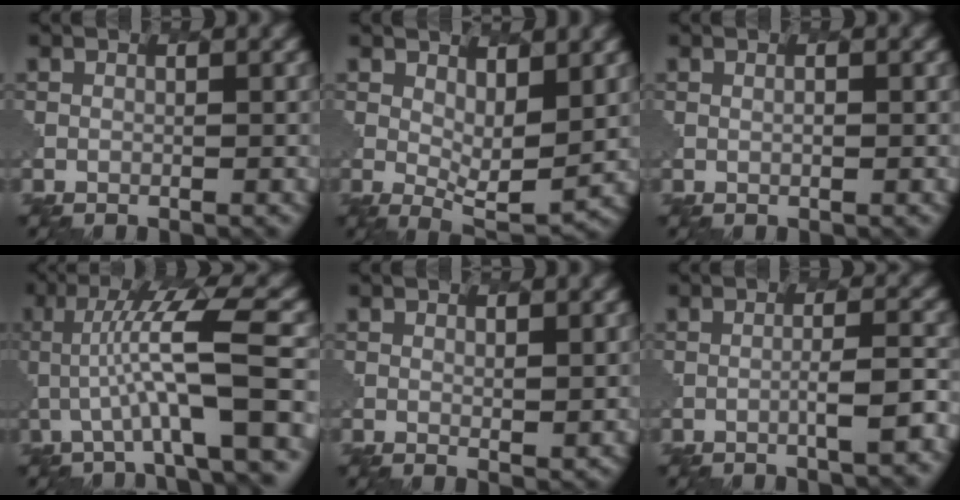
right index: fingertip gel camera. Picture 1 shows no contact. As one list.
[{"total": 4.1, "force": [1.5, 1.7, 3.4], "torque": [-0.057, -0.011, 0.029]}, {"total": 0.6, "force": [0.5, 0.1, 0.3], "torque": [-0.004, 0.001, 0.007]}, {"total": 7.3, "force": [-0.4, 0.9, 7.3], "torque": [-0.125, 0.010, -0.006]}, {"total": 1.3, "force": [1.1, 0.4, 0.7], "torque": [-0.011, -0.007, 0.021]}, {"total": 2.4, "force": [-0.9, 0.3, 2.2], "torque": [-0.032, 0.013, -0.024]}]